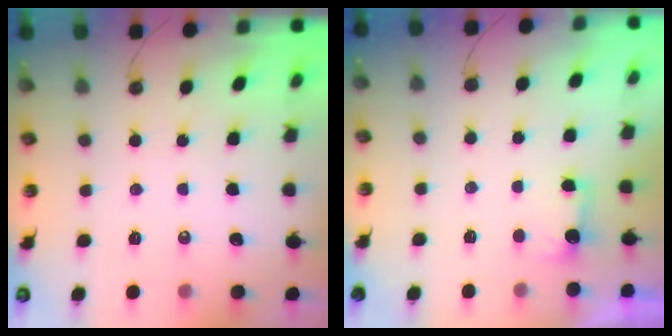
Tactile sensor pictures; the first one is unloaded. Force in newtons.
{"total": 2.3, "press": 2.2, "slide": 0.8}